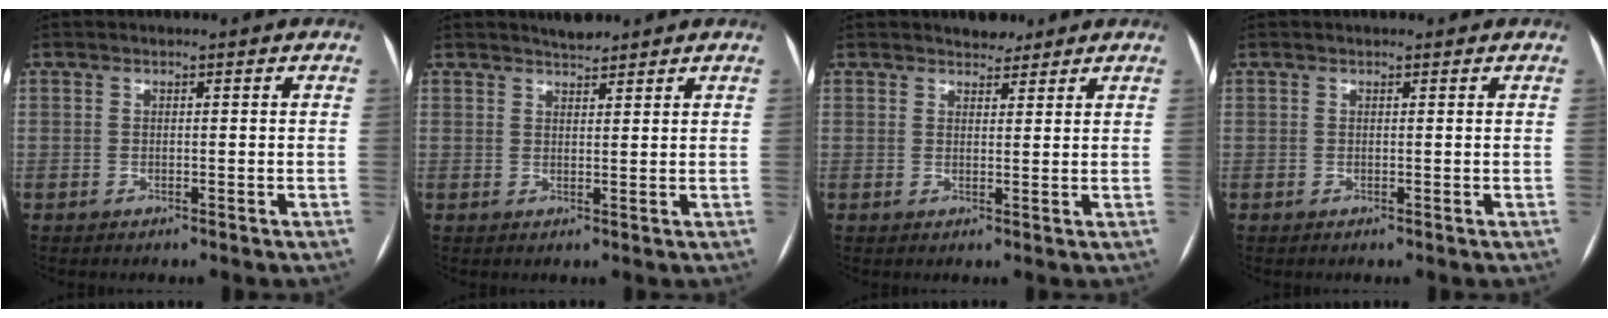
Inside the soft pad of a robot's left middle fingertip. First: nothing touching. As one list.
[{"total": 2.4, "force": [2.2, 0.5, 0.7], "torque": [-0.016, 0.003, 0.038]}, {"total": 2.8, "force": [2.4, 1.3, 0.7], "torque": [-0.009, 0.002, 0.035]}, {"total": 0.7, "force": [0.6, 0.4, 0.1], "torque": [-0.008, 0.011, 0.009]}]